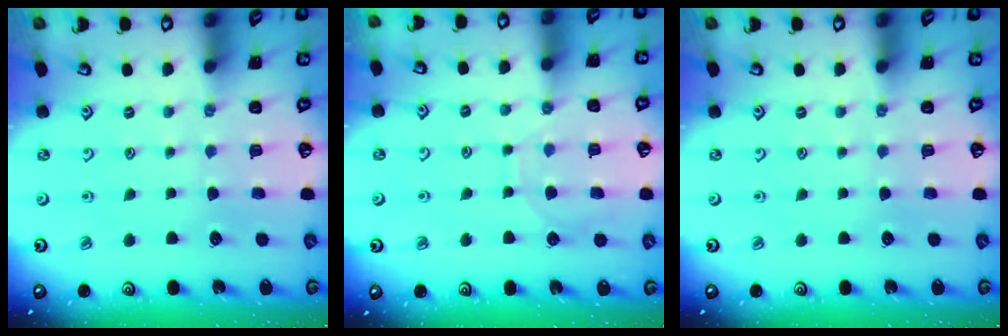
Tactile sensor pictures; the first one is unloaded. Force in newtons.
{"total": 7.3, "press": 7.3, "slide": 0.6}
{"total": 0.0}